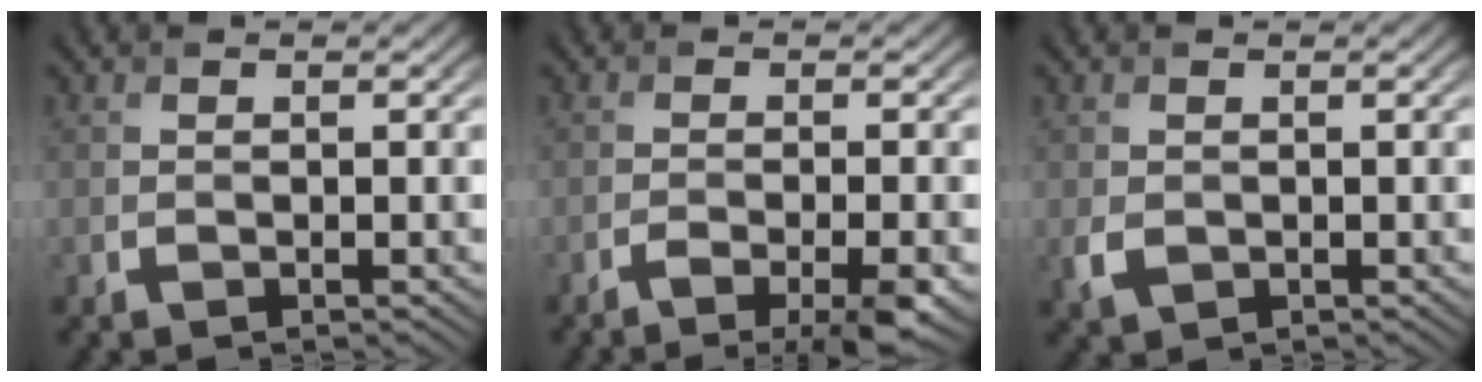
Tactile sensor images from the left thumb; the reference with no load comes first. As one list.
[{"total": 4.9, "force": [-2.9, 1.0, 3.8], "torque": [-0.061, -0.003, -0.049]}, {"total": 1.8, "force": [-0.3, 1.5, 1.0], "torque": [-0.027, -0.010, -0.005]}]